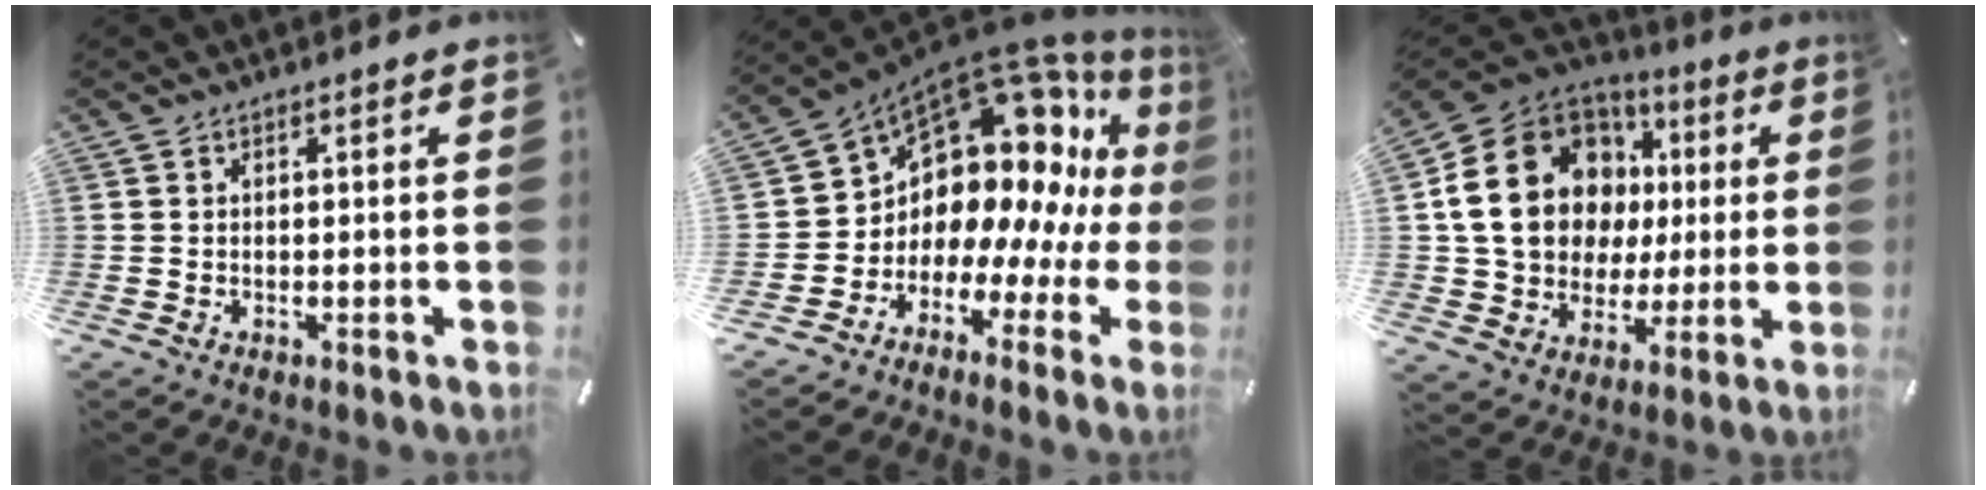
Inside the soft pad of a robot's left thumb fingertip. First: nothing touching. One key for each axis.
{"total": 15.2, "fx": 7.1, "fy": 10.7, "fz": 8.0, "tx": -0.128, "ty": -0.089, "tz": 0.144}
{"total": 20.5, "fx": 4.2, "fy": 17.2, "fz": 10.5, "tx": -0.191, "ty": -0.016, "tz": 0.093}